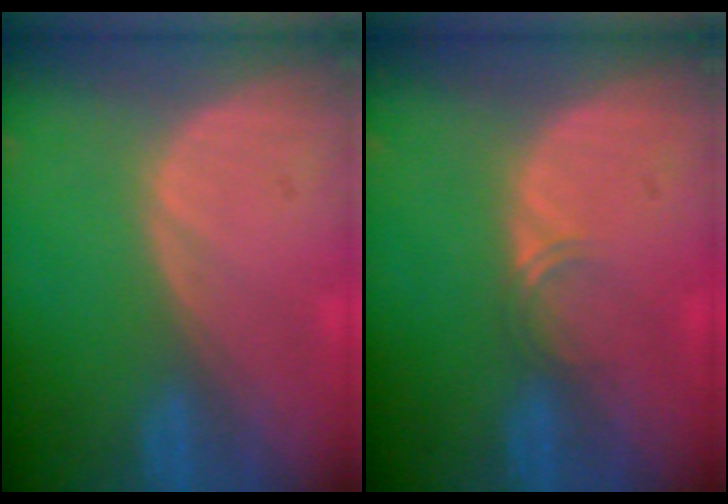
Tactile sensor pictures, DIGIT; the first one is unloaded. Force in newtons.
{"total": 1.4, "press": 1.1, "slide": 0.9}